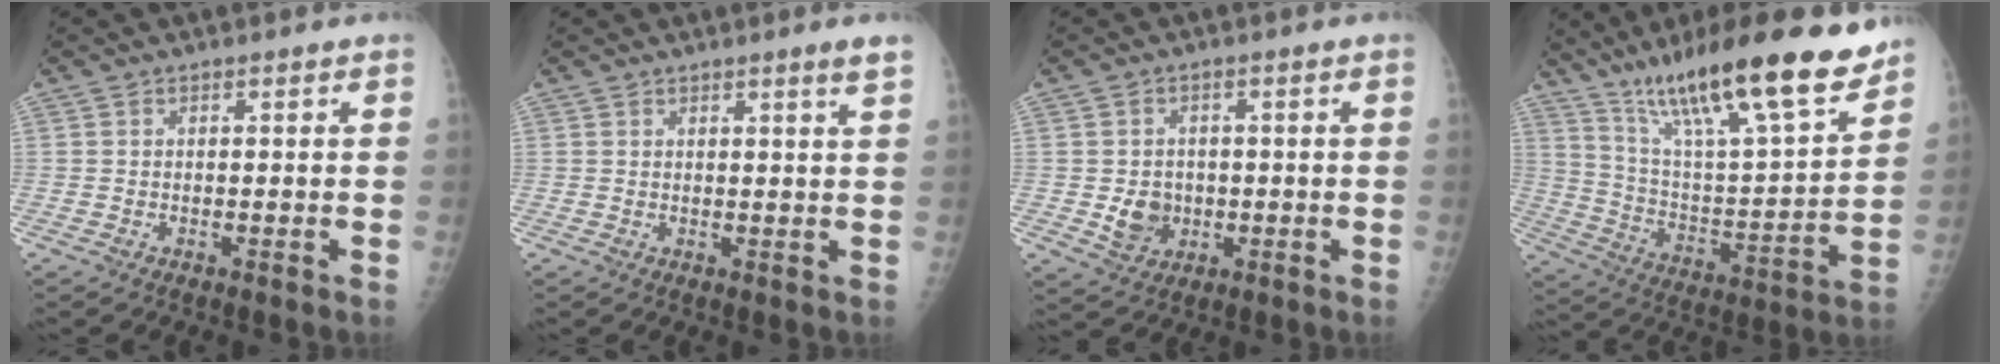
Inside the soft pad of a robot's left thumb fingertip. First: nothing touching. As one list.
[{"total": 2.3, "force": [1.7, -0.5, 1.5], "torque": [-0.019, -0.014, 0.023]}, {"total": 5.4, "force": [-0.6, 4.7, 2.7], "torque": [-0.022, 0.002, -0.002]}, {"total": 25.8, "force": [18.2, 4.9, 17.6], "torque": [-0.268, -0.065, 0.308]}]